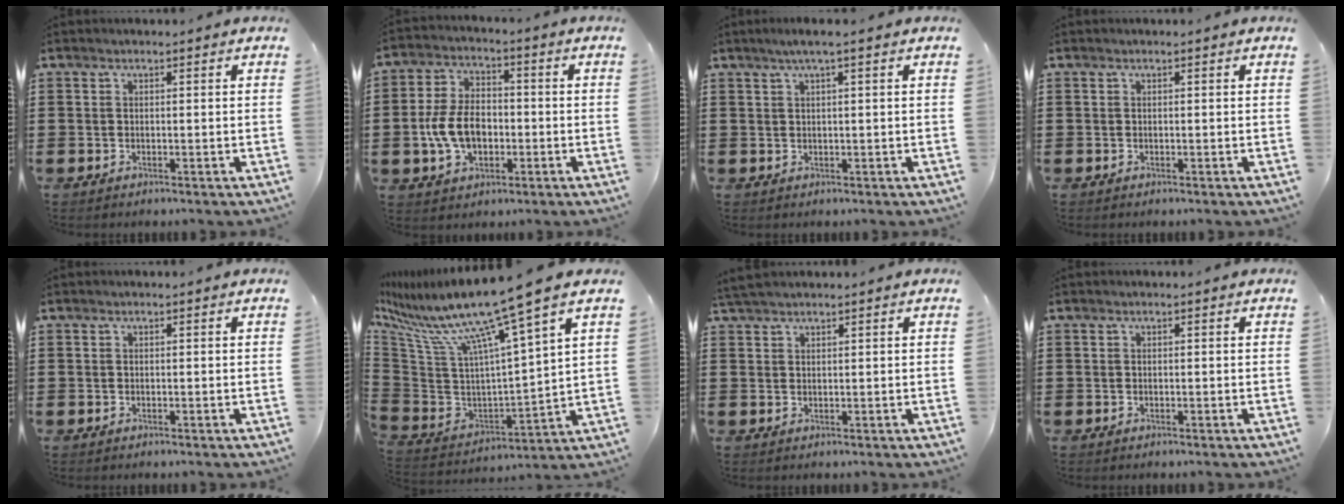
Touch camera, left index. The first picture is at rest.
{"total": 8.4, "force": [-1.8, 5.3, 6.3], "torque": [-0.147, 0.005, -0.038]}
{"total": 1.9, "force": [0.7, -0.1, 1.8], "torque": [-0.034, -0.002, 0.012]}
{"total": 0.0}
{"total": 0.0}
{"total": 13.3, "force": [9.5, -0.2, 9.3], "torque": [-0.208, -0.068, 0.148]}
{"total": 1.7, "force": [1.5, 0.2, 0.8], "torque": [-0.018, 0.000, 0.029]}
{"total": 0.0}